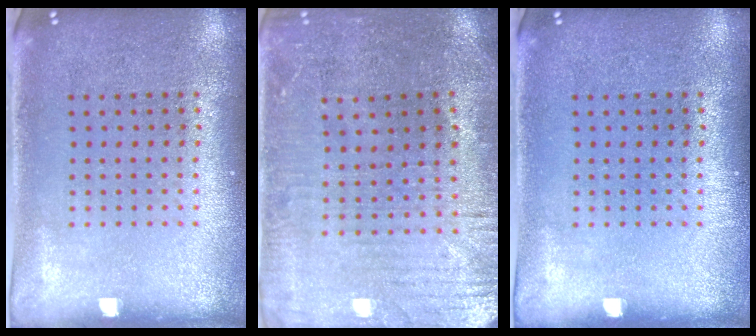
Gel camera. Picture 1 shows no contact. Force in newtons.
{"total": 1.1, "press": 1.0, "slide": 0.4}
{"total": 0.0}